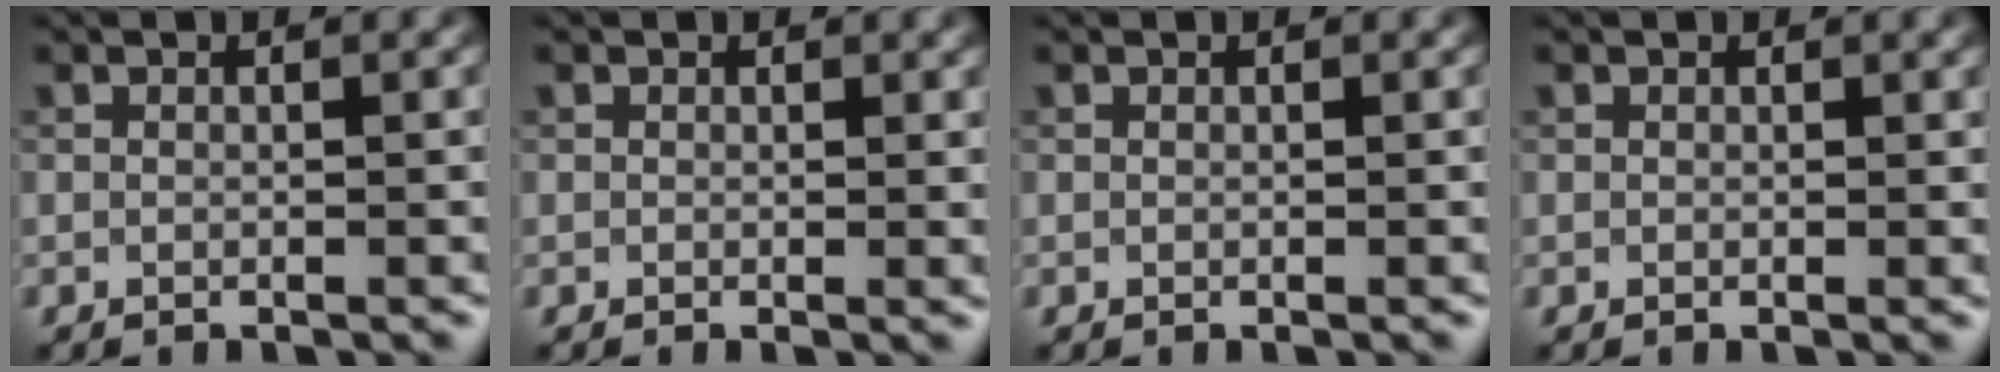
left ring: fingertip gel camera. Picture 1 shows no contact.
{"total": 1.0, "force": [0.6, 0.8, 0.3], "torque": [0.001, -0.003, 0.005]}
{"total": 0.0}
{"total": 0.9, "force": [0.6, 0.6, 0.1], "torque": [0.003, -0.002, 0.008]}